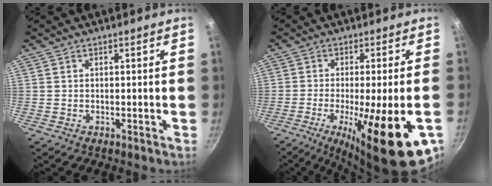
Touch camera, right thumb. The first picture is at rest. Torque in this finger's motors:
{"motor_torque": [0.07, 0.83, 0.60, -0.06, 0.17]}